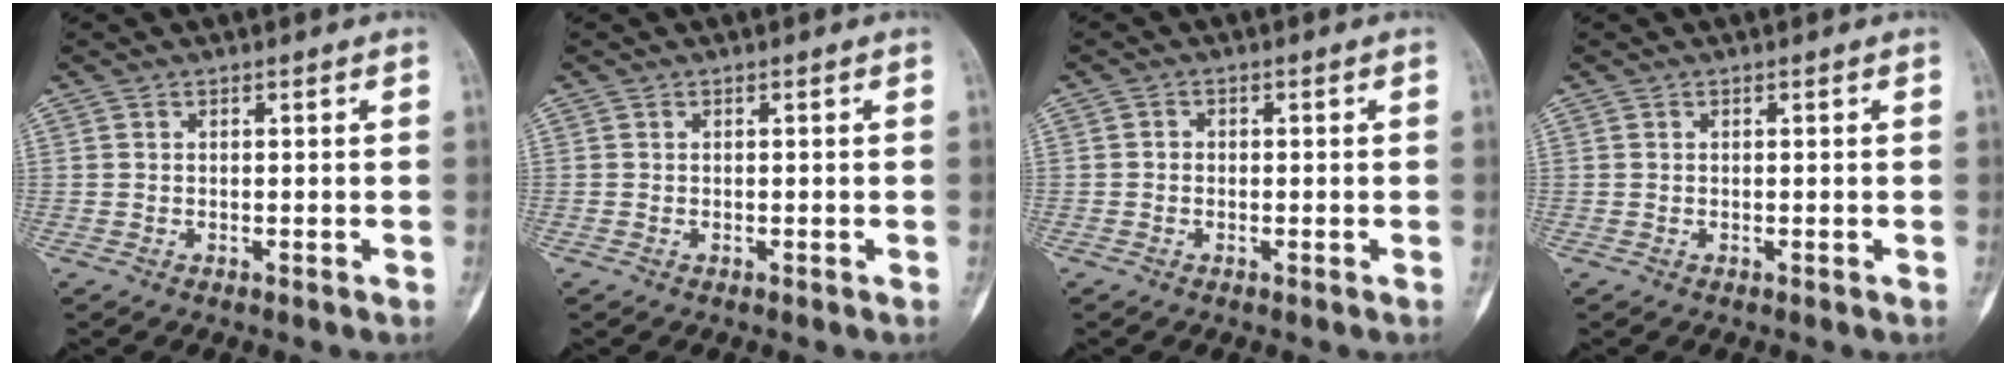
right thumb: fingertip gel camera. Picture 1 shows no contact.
{"total": 0.0}
{"total": 1.1, "force": [-0.3, 1.0, 0.2], "torque": [0.009, 0.005, -0.009]}
{"total": 0.0}